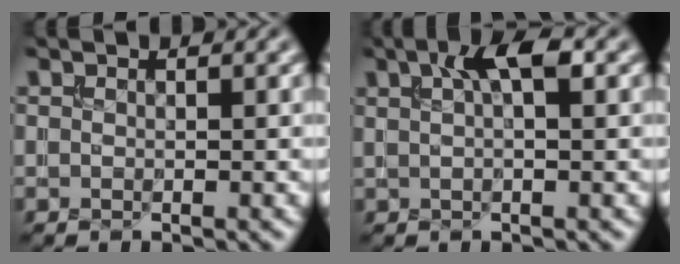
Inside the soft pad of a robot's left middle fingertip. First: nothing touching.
{"total": 3.6, "force": [1.4, 1.0, 3.2], "torque": [-0.049, 0.008, 0.024]}